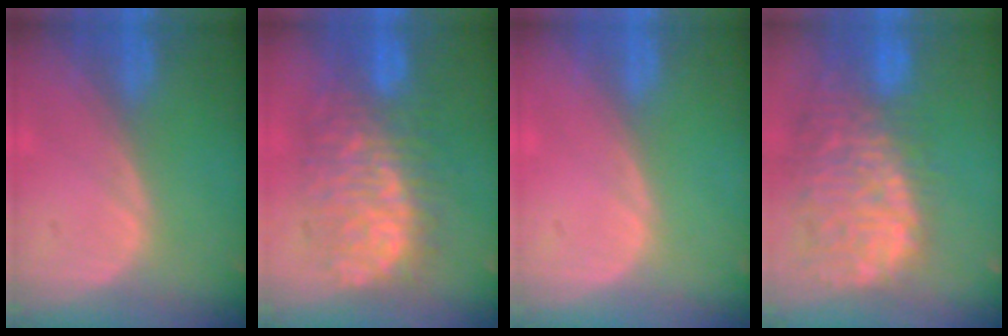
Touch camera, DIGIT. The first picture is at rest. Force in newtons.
{"total": 11.1, "press": 11.0, "slide": 1.2}
{"total": 0.0}
{"total": 14.2, "press": 11.7, "slide": 8.0}